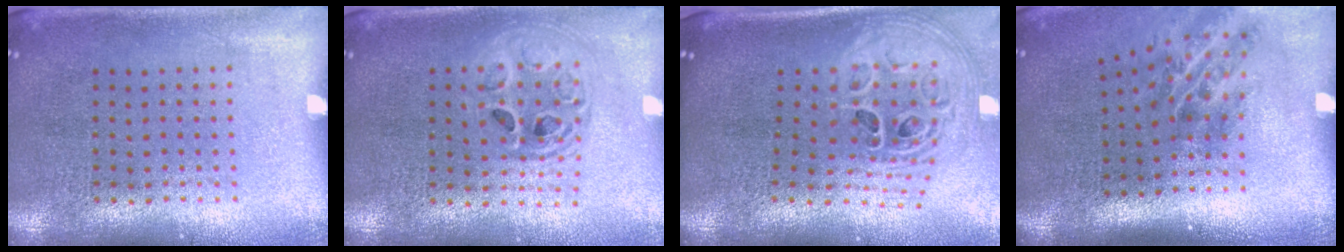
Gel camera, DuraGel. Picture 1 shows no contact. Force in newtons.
{"total": 1.7, "press": 1.4, "slide": 0.9}
{"total": 2.8, "press": 2.0, "slide": 1.9}
{"total": 2.0, "press": 1.3, "slide": 1.6}